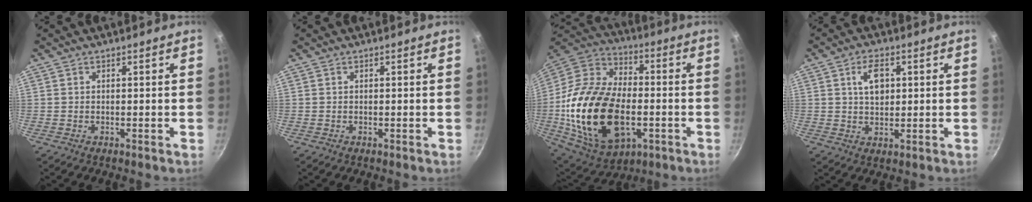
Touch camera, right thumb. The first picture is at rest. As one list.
[{"total": 0.0}, {"total": 28.3, "force": [-5.0, 17.2, 21.8], "torque": [-0.406, 0.024, -0.079]}, {"total": 6.0, "force": [1.5, 3.6, 4.6], "torque": [-0.063, -0.003, 0.026]}]